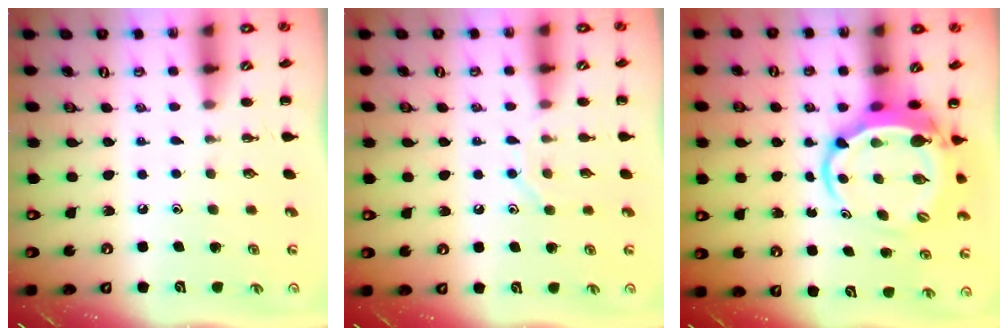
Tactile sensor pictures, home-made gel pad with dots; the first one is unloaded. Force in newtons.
{"total": 7.1, "press": 7.0, "slide": 0.9}
{"total": 7.2, "press": 7.1, "slide": 1.3}